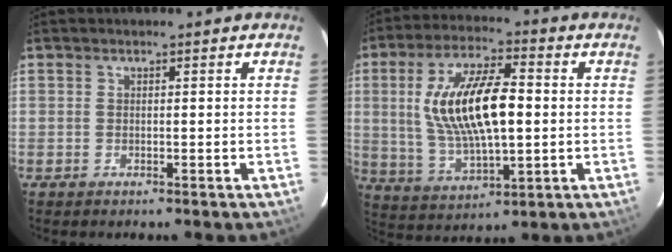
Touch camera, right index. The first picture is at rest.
{"total": 17.0, "force": [1.4, 6.7, 15.5], "torque": [-0.298, 0.006, 0.036]}